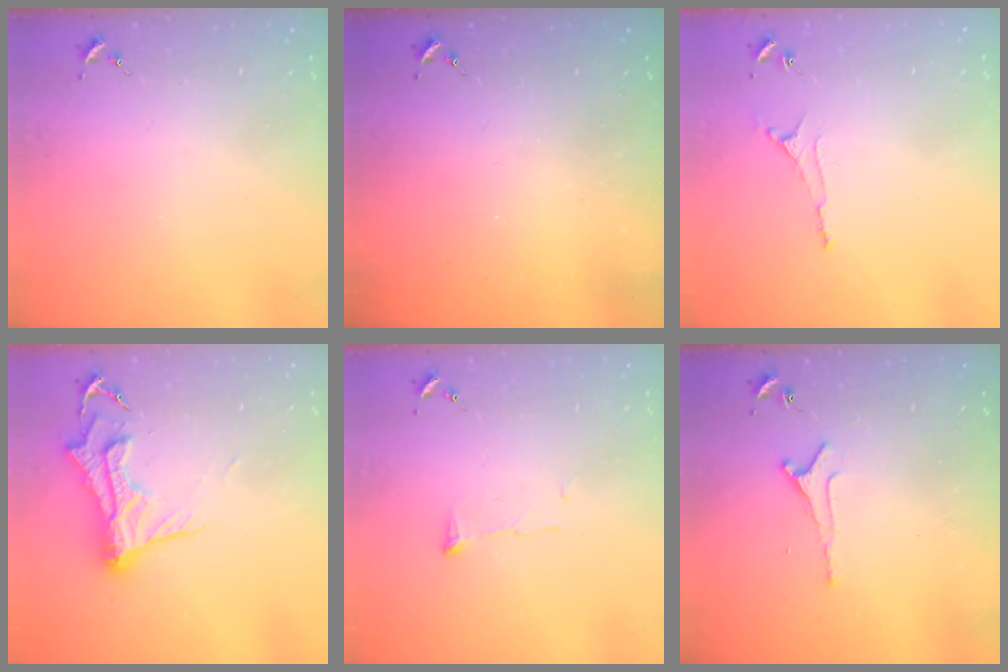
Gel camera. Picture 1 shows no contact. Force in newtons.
{"total": 0.0}
{"total": 4.7, "press": 4.7, "slide": 0.6}
{"total": 13.1, "press": 13.1, "slide": 1.5}
{"total": 4.1, "press": 4.1, "slide": 0.7}
{"total": 3.8, "press": 3.7, "slide": 0.5}